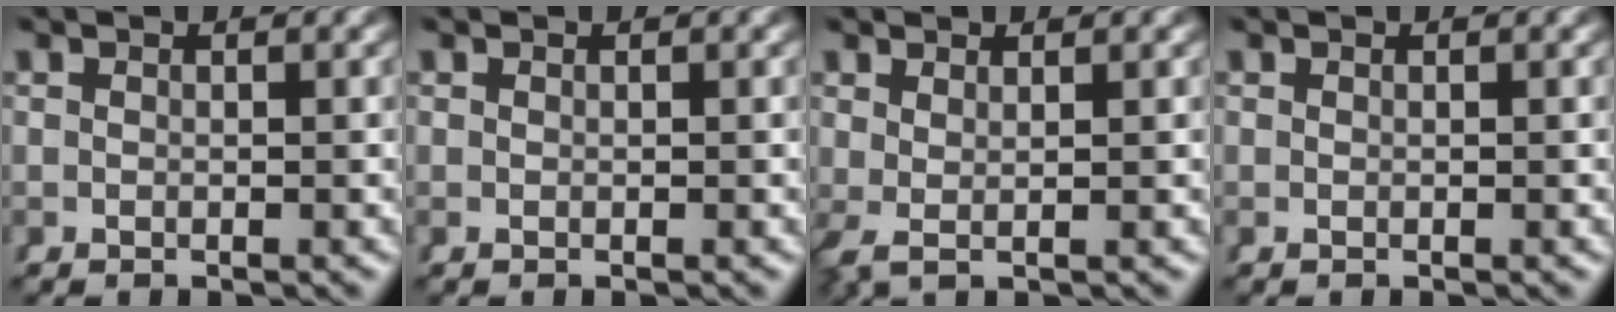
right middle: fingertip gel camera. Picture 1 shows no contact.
{"total": 0.0}
{"total": 1.2, "force": [0.7, -0.5, 0.8], "torque": [-0.014, -0.004, 0.021]}
{"total": 0.0}